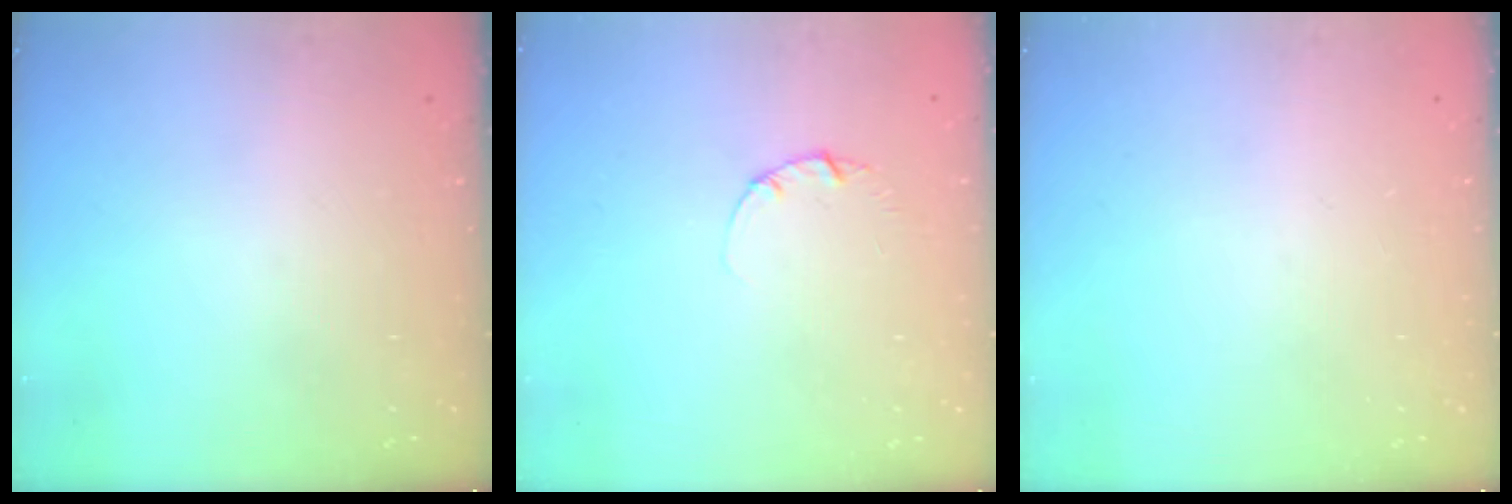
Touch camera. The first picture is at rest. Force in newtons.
{"total": 1.3, "press": 1.3, "slide": 0.2}
{"total": 0.0}